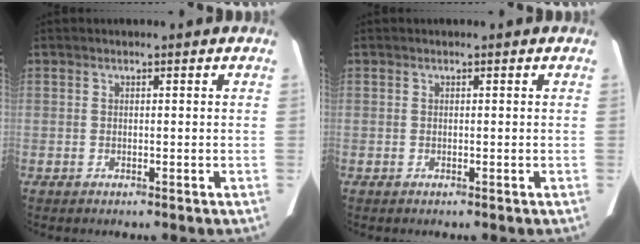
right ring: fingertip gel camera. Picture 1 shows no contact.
{"total": 0.0}